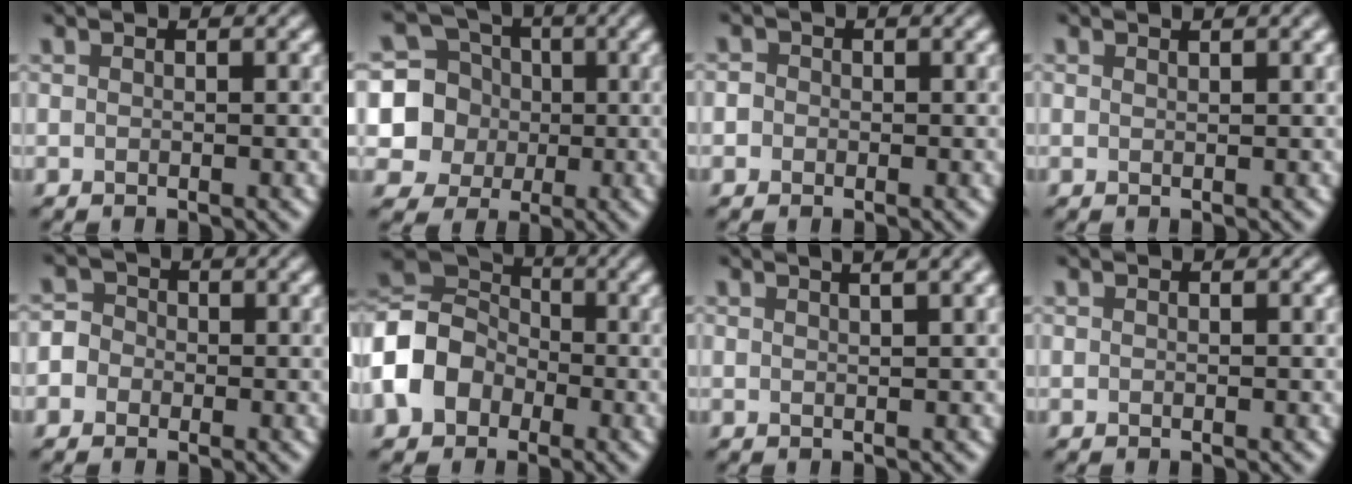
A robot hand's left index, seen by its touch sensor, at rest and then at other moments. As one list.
[{"total": 6.4, "force": [-0.3, 6.1, 1.8], "torque": [-0.032, 0.002, -0.029]}, {"total": 1.6, "force": [-0.1, 1.6, 0.4], "torque": [0.011, 0.013, -0.023]}, {"total": 0.5, "force": [0.5, -0.1, 0.2], "torque": [-0.004, 0.004, 0.009]}, {"total": 4.3, "force": [-1.8, 3.8, 0.6], "torque": [0.009, 0.011, -0.059]}, {"total": 8.2, "force": [-2.5, 6.6, 4.2], "torque": [-0.099, 0.004, -0.066]}, {"total": 3.8, "force": [2.2, 1.3, 2.8], "torque": [-0.016, 0.025, 0.008]}, {"total": 0.0}]